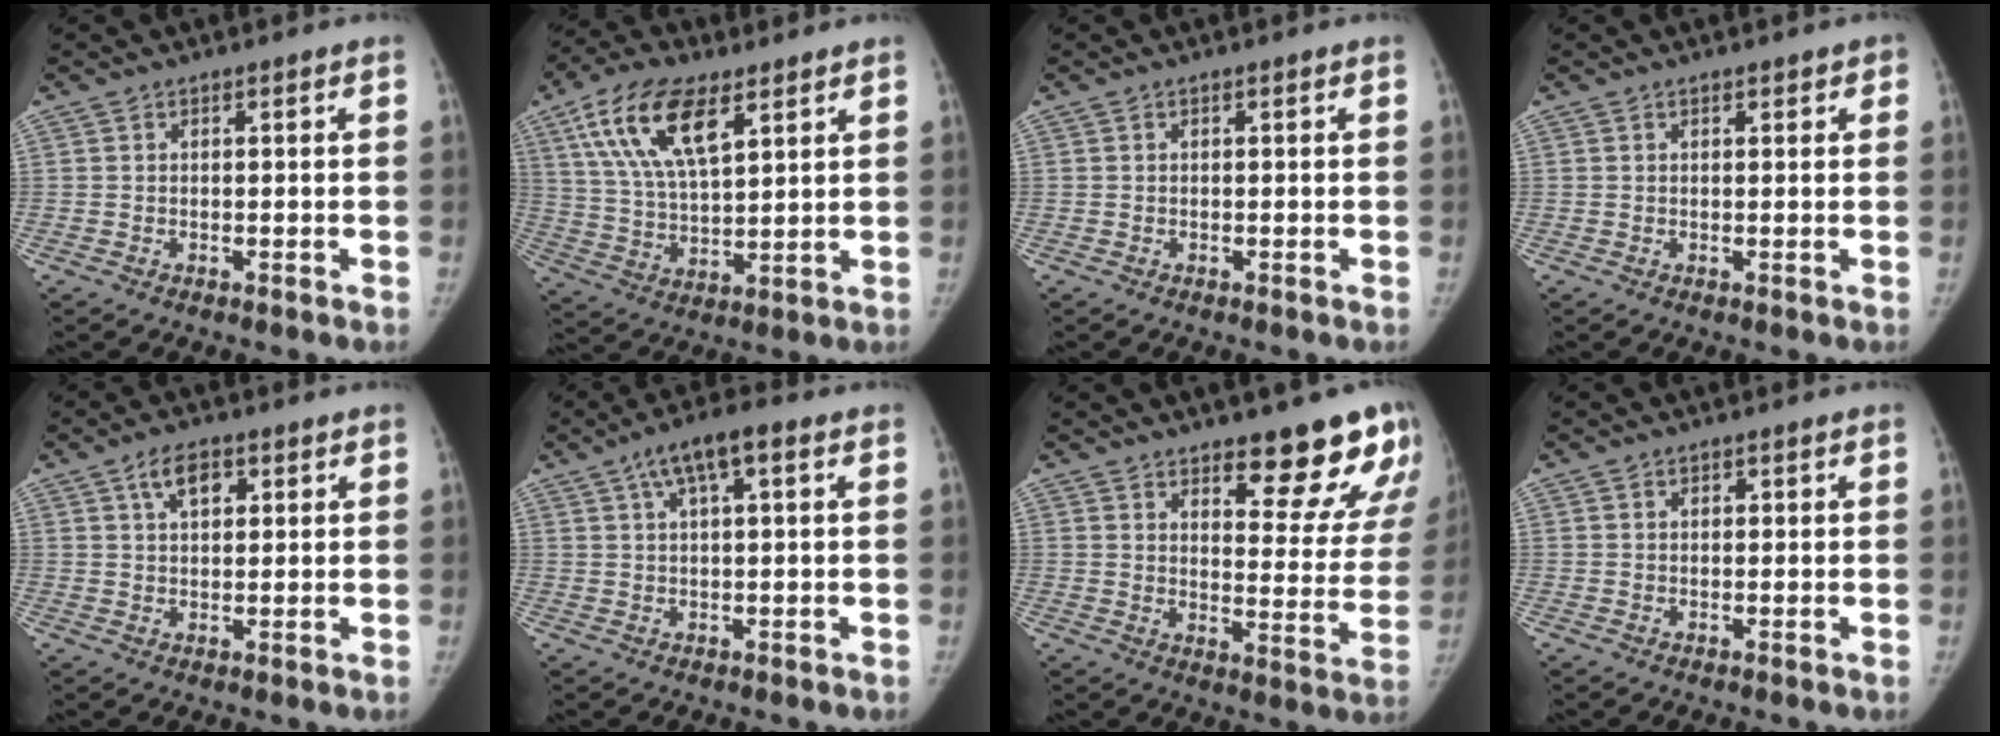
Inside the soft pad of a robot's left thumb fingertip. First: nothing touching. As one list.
[{"total": 15.6, "force": [7.7, 6.9, 11.7], "torque": [-0.205, -0.018, 0.146]}, {"total": 0.0}, {"total": 1.7, "force": [1.0, 1.0, 0.9], "torque": [0.003, -0.002, 0.010]}, {"total": 5.3, "force": [2.5, 3.1, 3.6], "torque": [-0.048, -0.003, 0.041]}, {"total": 7.6, "force": [3.3, 2.4, 6.4], "torque": [-0.111, 0.017, 0.053]}, {"total": 16.4, "force": [11.6, 5.7, 10.1], "torque": [-0.070, -0.083, 0.151]}, {"total": 0.9, "force": [0.4, 0.7, 0.3], "torque": [0.006, -0.001, 0.004]}]